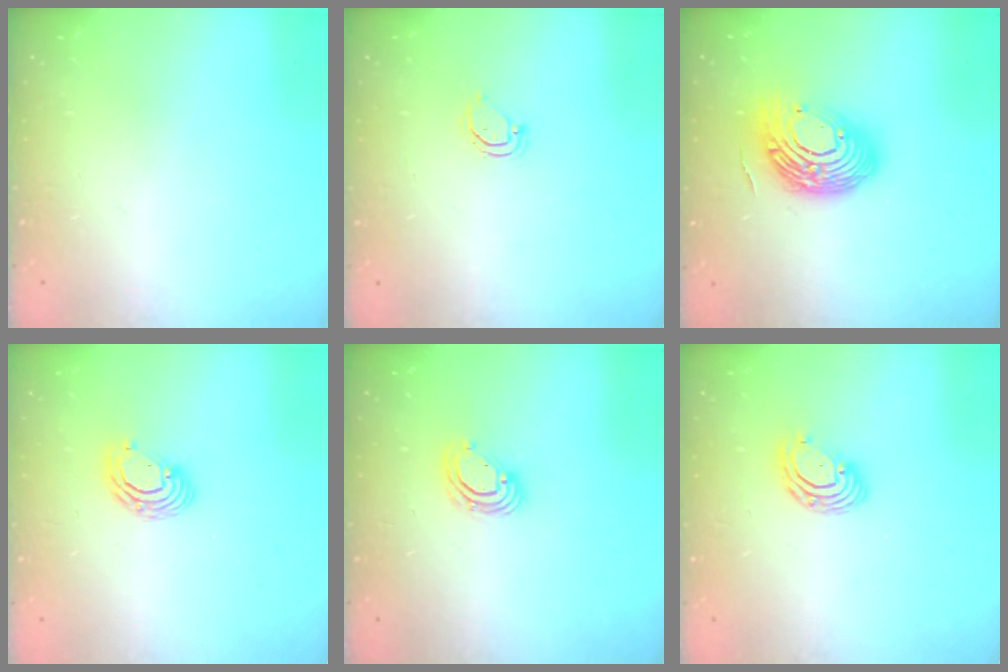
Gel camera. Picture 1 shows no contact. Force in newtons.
{"total": 3.0, "press": 3.0, "slide": 0.2}
{"total": 16.1, "press": 16.0, "slide": 1.3}
{"total": 6.5, "press": 6.5, "slide": 0.2}
{"total": 7.3, "press": 7.2, "slide": 1.1}
{"total": 6.4, "press": 6.3, "slide": 1.2}